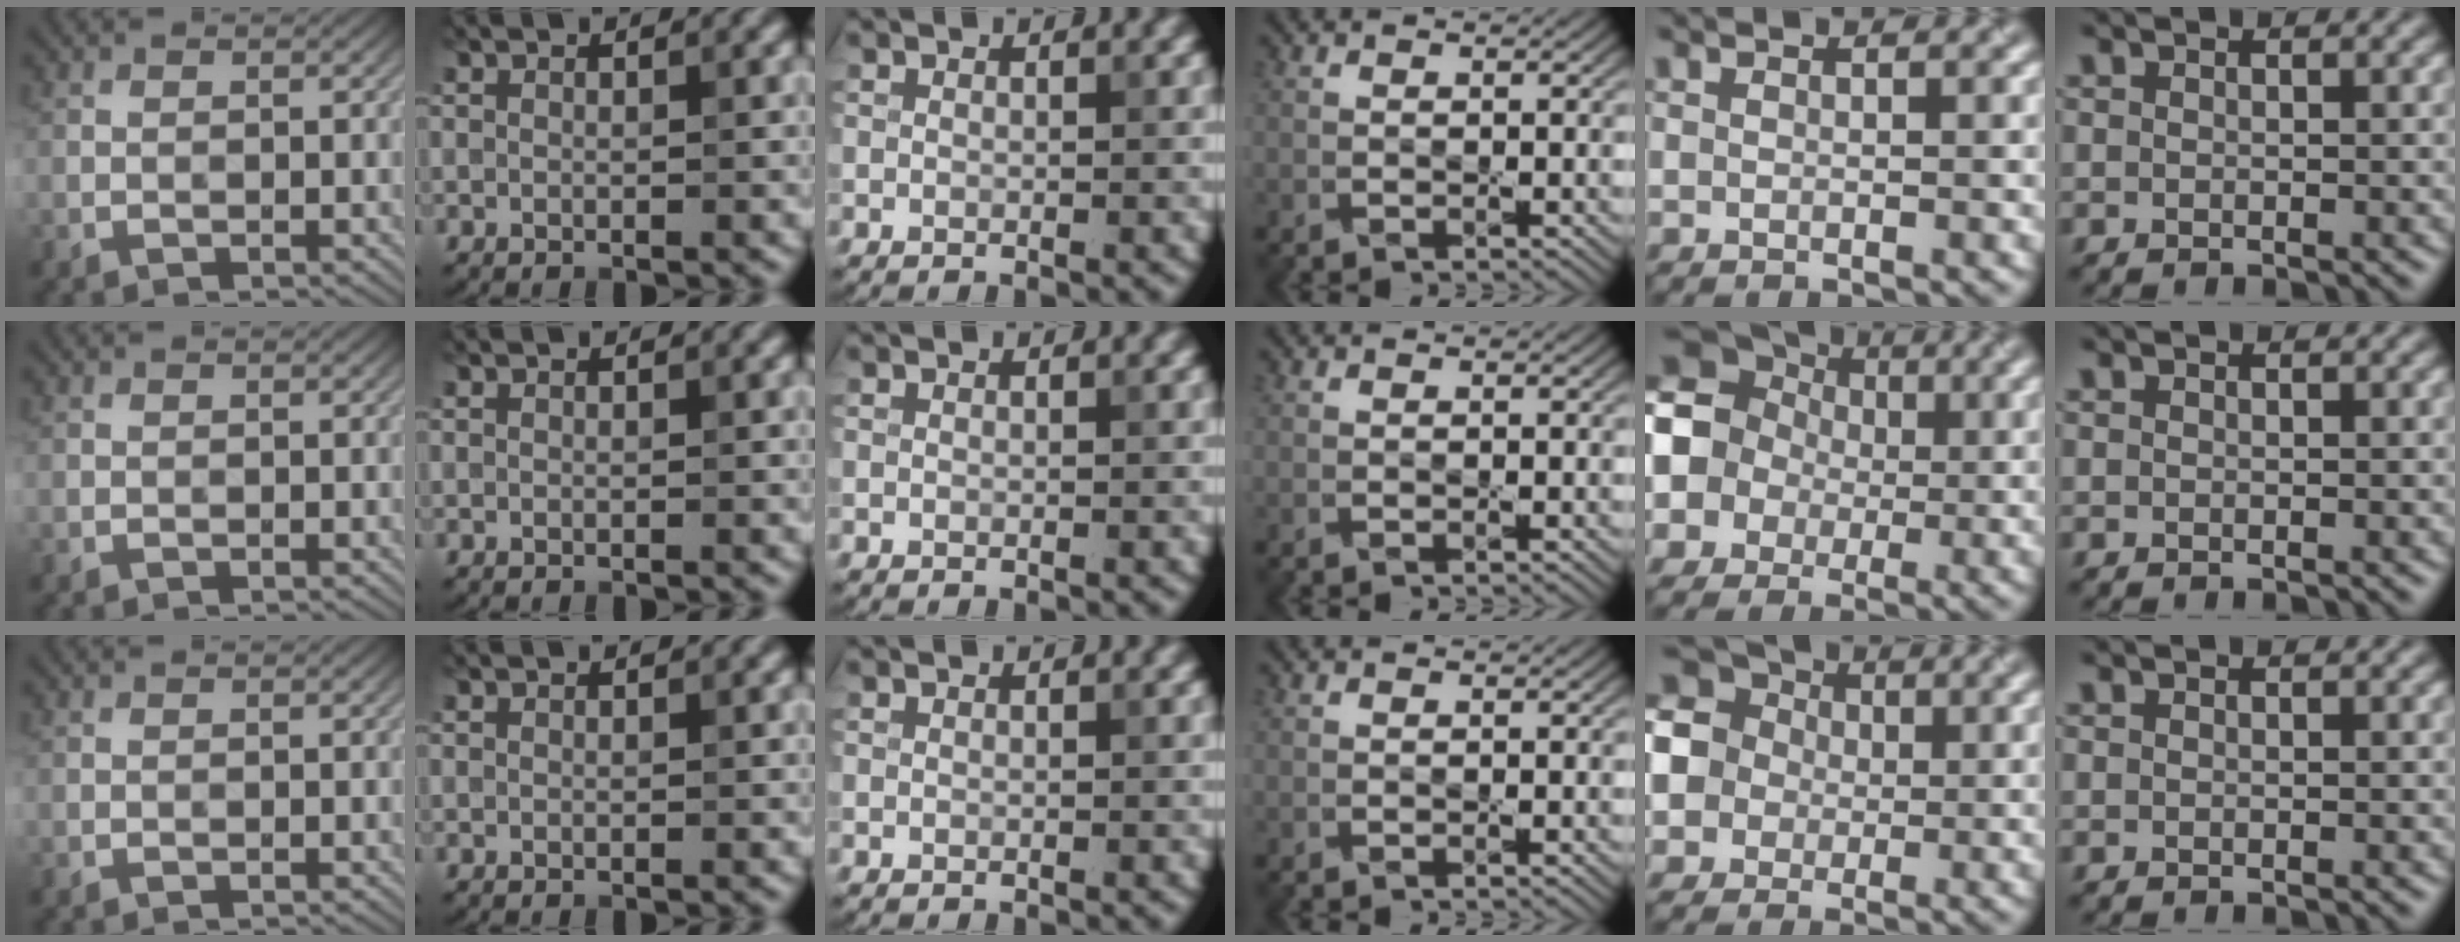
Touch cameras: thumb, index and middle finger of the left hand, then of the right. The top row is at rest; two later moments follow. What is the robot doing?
{"motion": "press", "object": "joystick"}